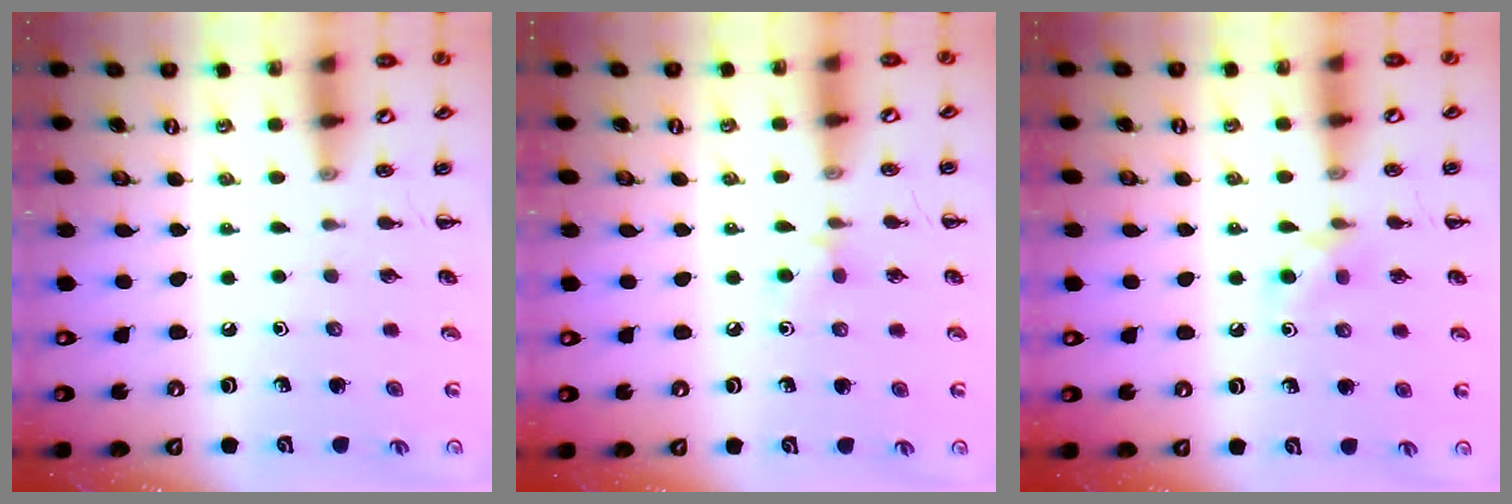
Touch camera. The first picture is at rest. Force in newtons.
{"total": 4.5, "press": 4.2, "slide": 1.5}
{"total": 4.7, "press": 4.4, "slide": 1.5}